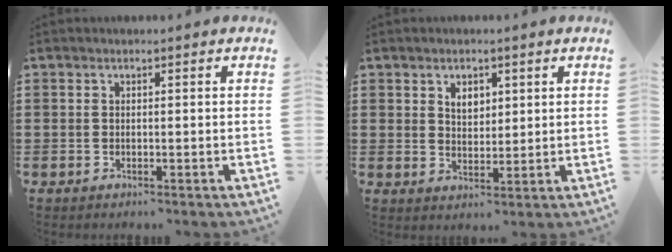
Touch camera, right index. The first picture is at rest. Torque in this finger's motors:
{"motor_torque": [0.01, 0.01, 0.07, 0.05]}